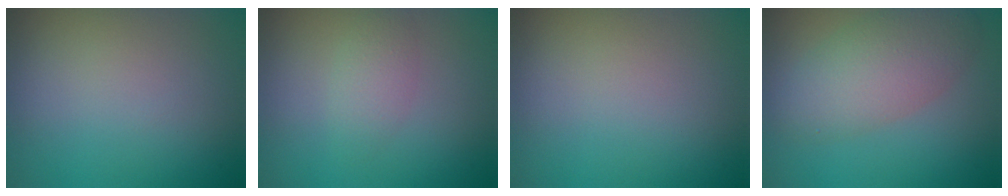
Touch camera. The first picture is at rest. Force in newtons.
{"total": 1.8, "press": 1.8, "slide": 0.1}
{"total": 0.0}
{"total": 5.4, "press": 5.4, "slide": 0.1}